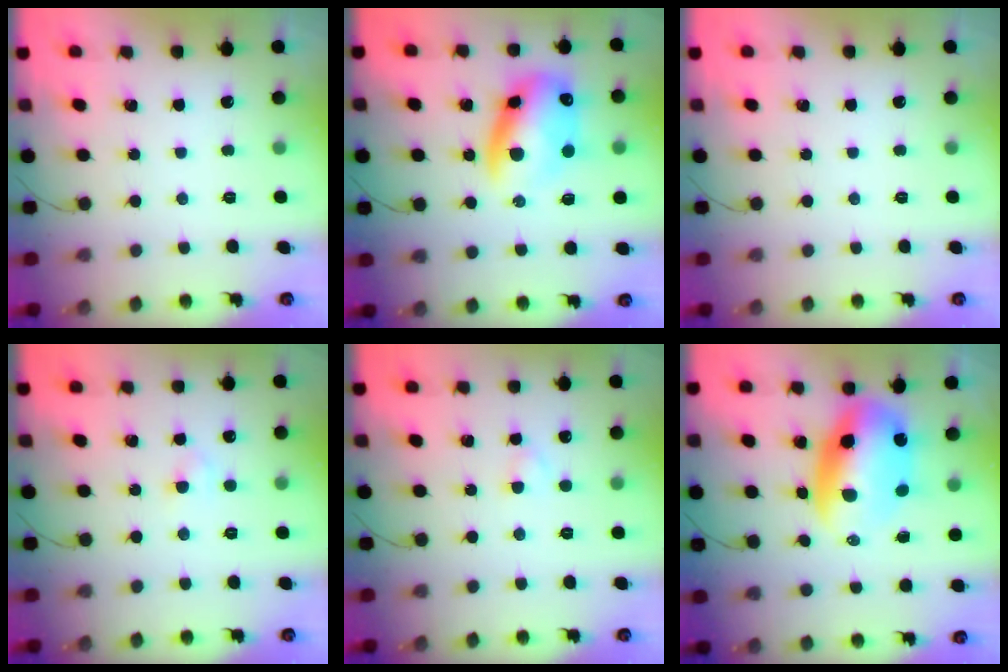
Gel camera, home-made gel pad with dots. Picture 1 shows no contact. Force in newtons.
{"total": 13.1, "press": 12.8, "slide": 2.8}
{"total": 0.0}
{"total": 2.4, "press": 2.2, "slide": 1.0}
{"total": 1.9, "press": 1.7, "slide": 0.9}
{"total": 12.6, "press": 12.3, "slide": 2.8}